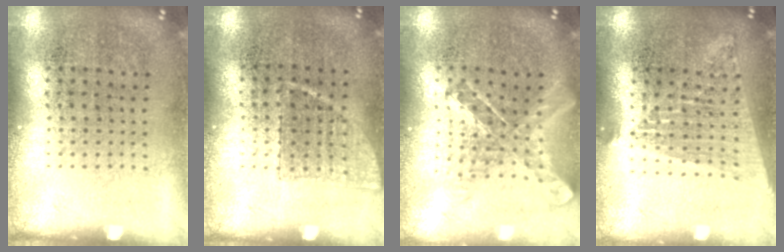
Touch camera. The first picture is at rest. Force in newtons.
{"total": 0.7, "press": 0.7, "slide": 0.3}
{"total": 0.9, "press": 0.9, "slide": 0.0}
{"total": 1.7, "press": 1.6, "slide": 0.7}